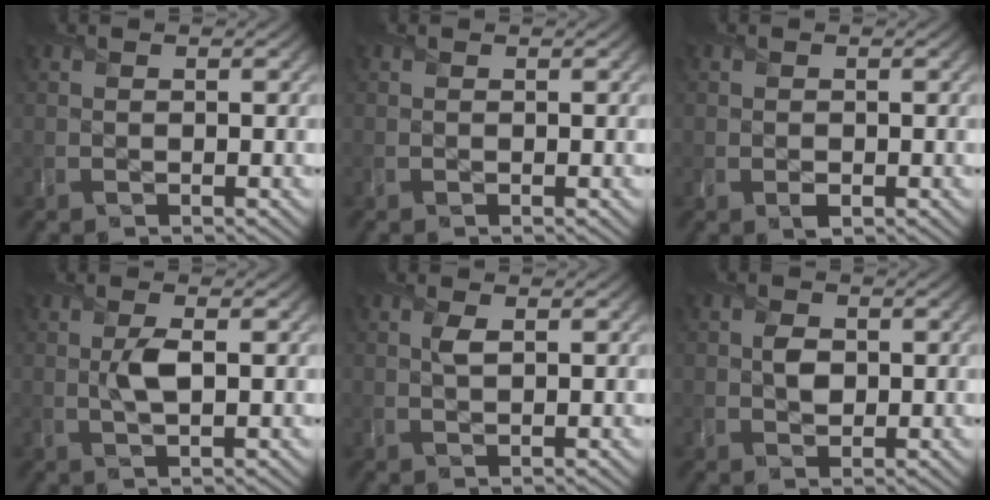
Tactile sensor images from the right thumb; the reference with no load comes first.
{"total": 0.0}
{"total": 1.2, "force": [-0.4, 1.0, 0.6], "torque": [-0.011, -0.008, -0.008]}
{"total": 3.1, "force": [0.3, 1.2, 2.8], "torque": [-0.063, 0.000, 0.002]}
{"total": 1.7, "force": [0.5, 0.8, 1.4], "torque": [-0.033, -0.003, 0.008]}
{"total": 2.4, "force": [0.1, 1.9, 1.5], "torque": [-0.031, -0.004, -0.002]}